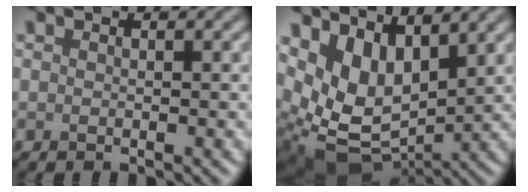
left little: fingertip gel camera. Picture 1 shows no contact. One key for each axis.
{"total": 9.1, "fx": 2.4, "fy": 5.8, "fz": 6.5, "tx": -0.118, "ty": -0.023, "tz": 0.060}